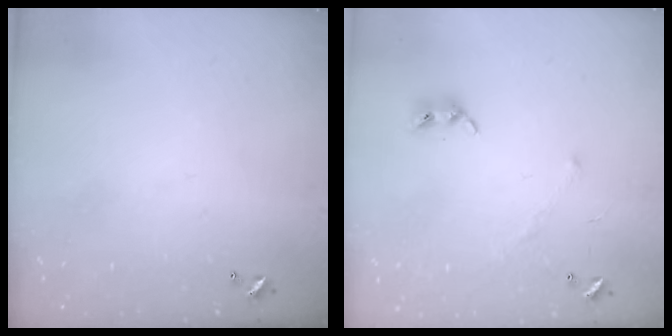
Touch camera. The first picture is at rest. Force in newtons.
{"total": 4.2, "press": 4.2, "slide": 0.9}